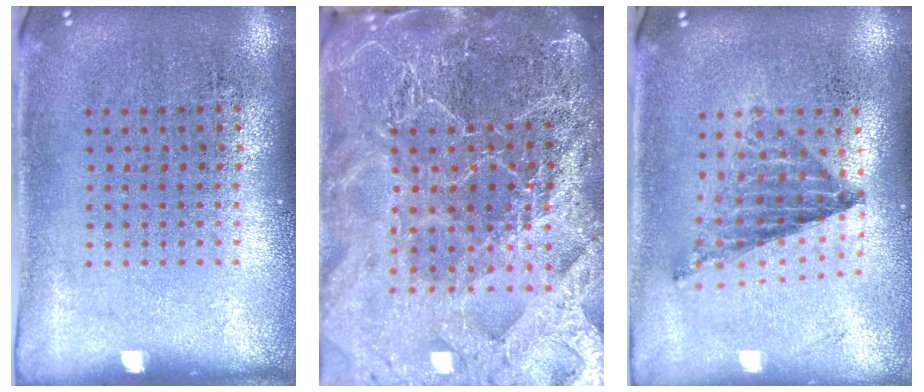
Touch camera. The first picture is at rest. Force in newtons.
{"total": 6.3, "press": 5.4, "slide": 3.2}
{"total": 0.9, "press": 0.9, "slide": 0.0}